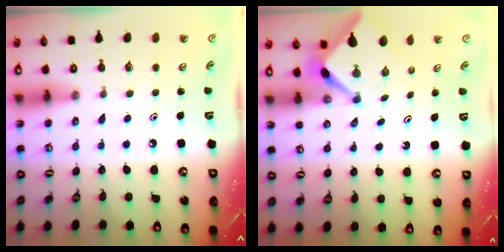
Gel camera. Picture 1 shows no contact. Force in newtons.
{"total": 2.6, "press": 2.6, "slide": 0.3}